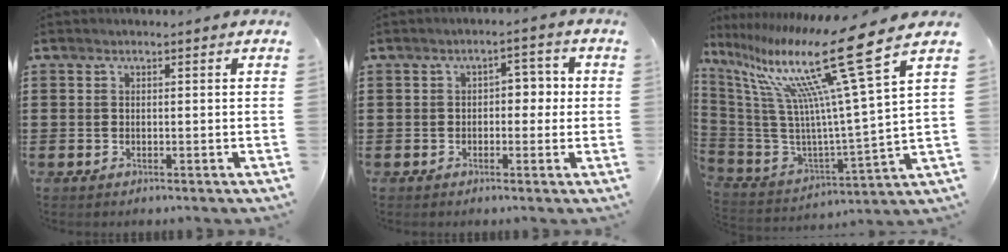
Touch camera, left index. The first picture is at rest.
{"total": 3.5, "force": [-0.2, 2.3, 2.6], "torque": [-0.049, 0.008, -0.013]}
{"total": 20.0, "force": [12.3, 1.2, 15.8], "torque": [-0.312, -0.075, 0.182]}